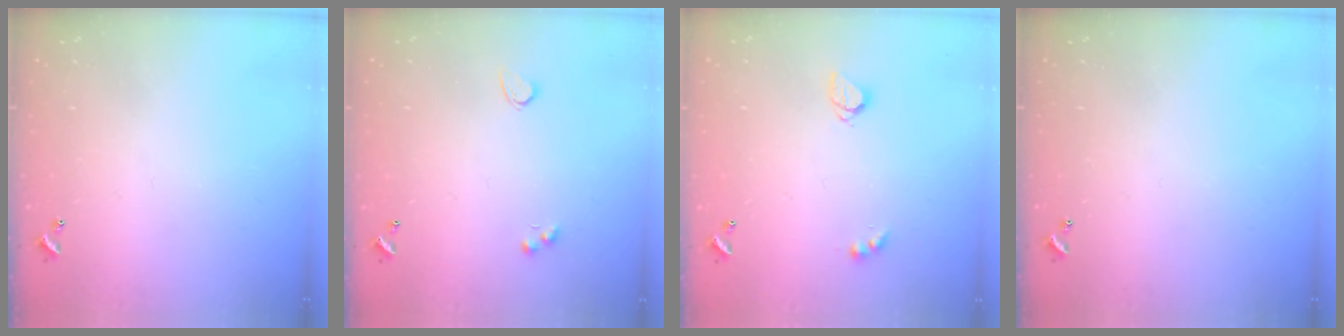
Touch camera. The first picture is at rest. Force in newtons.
{"total": 1.9, "press": 1.5, "slide": 1.1}
{"total": 3.3, "press": 3.3, "slide": 0.2}
{"total": 0.0}